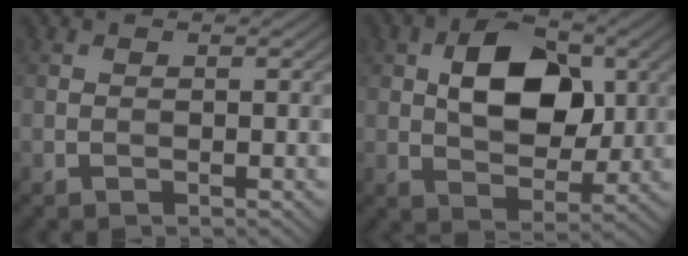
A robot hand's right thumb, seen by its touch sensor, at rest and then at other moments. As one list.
[{"total": 9.9, "force": [2.1, 6.3, 7.3], "torque": [-0.129, 0.007, 0.033]}]